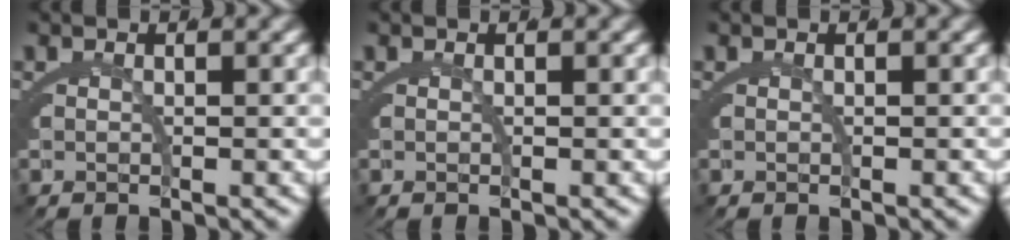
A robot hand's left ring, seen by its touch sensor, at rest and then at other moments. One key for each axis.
{"total": 0.0}
{"total": 0.0}